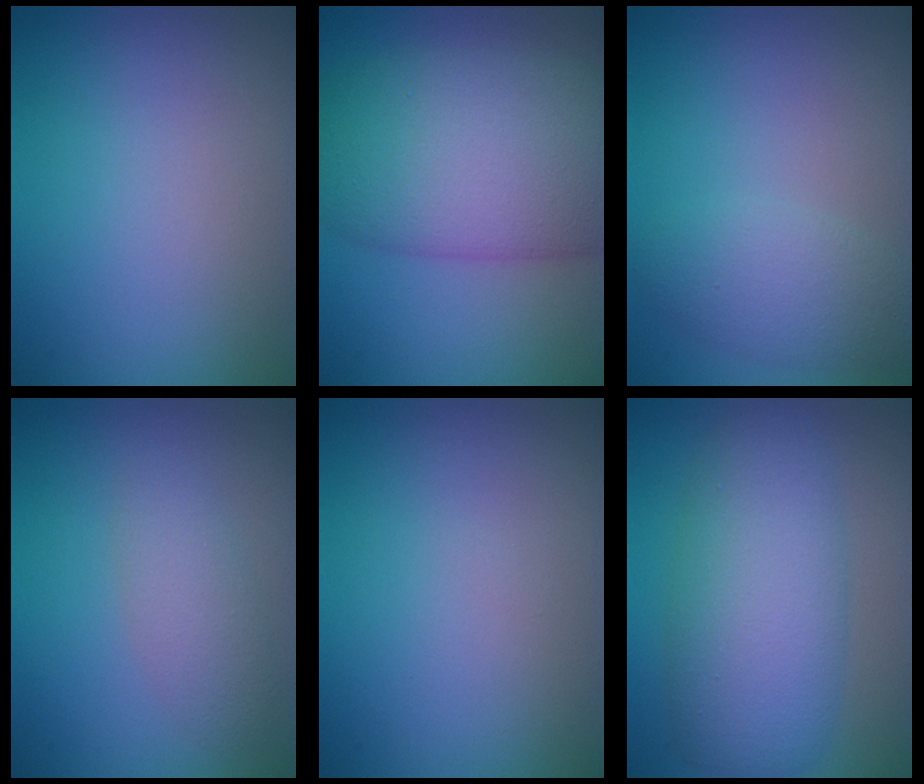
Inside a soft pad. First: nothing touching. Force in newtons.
{"total": 11.4, "press": 11.4, "slide": 0.6}
{"total": 2.6, "press": 2.6, "slide": 0.2}
{"total": 2.4, "press": 2.4, "slide": 0.0}
{"total": 0.0}
{"total": 7.3, "press": 7.3, "slide": 0.2}